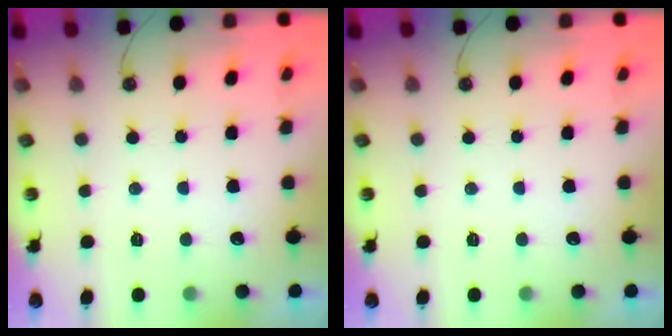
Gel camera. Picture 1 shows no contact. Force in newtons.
{"total": 0.0}